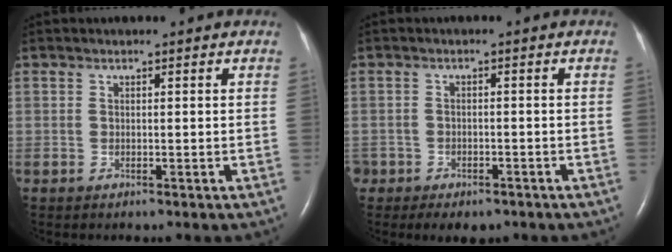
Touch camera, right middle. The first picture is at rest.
{"total": 6.9, "force": [-5.0, 4.1, 2.4], "torque": [-0.036, 0.007, -0.067]}